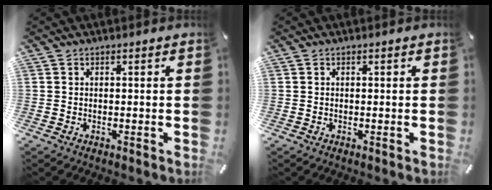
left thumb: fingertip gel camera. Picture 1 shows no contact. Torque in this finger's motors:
{"motor_torque": [0.14, 0.09, -0.04, -0.01, 0.02]}